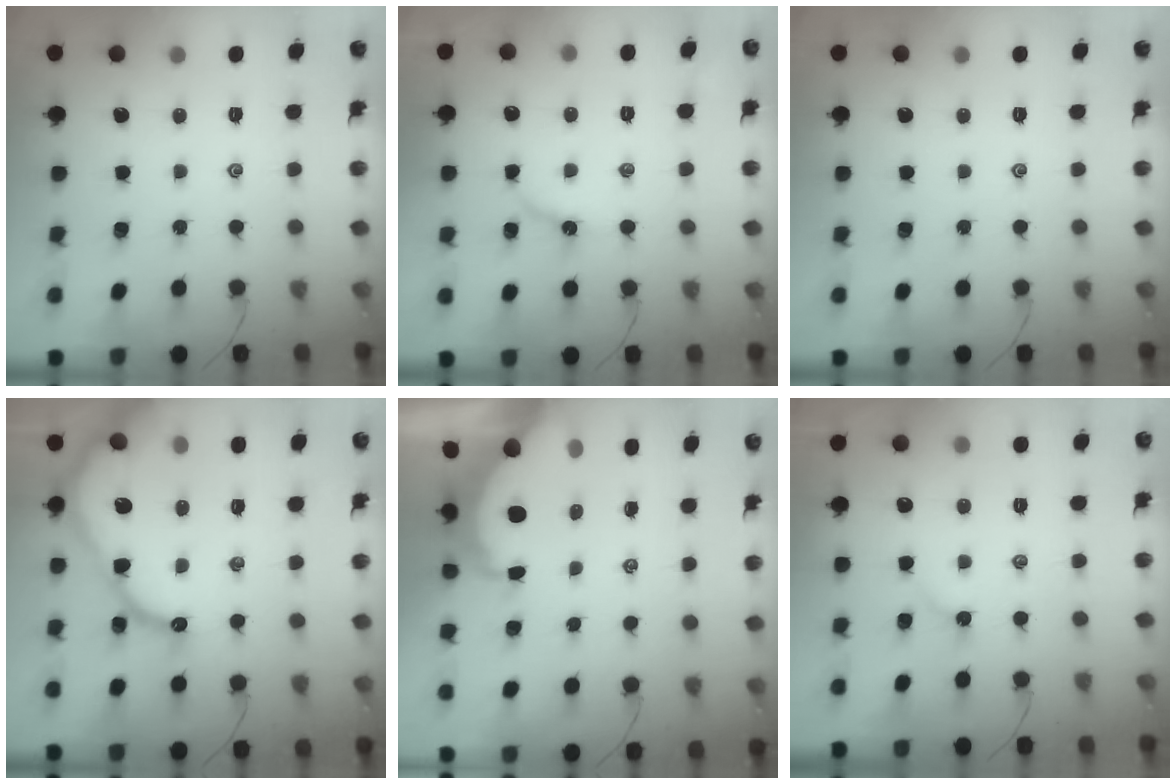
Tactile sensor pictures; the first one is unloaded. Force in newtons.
{"total": 4.9, "press": 4.9, "slide": 0.6}
{"total": 0.0}
{"total": 13.9, "press": 13.8, "slide": 1.3}
{"total": 8.1, "press": 8.0, "slide": 1.0}
{"total": 2.1, "press": 2.1, "slide": 0.2}